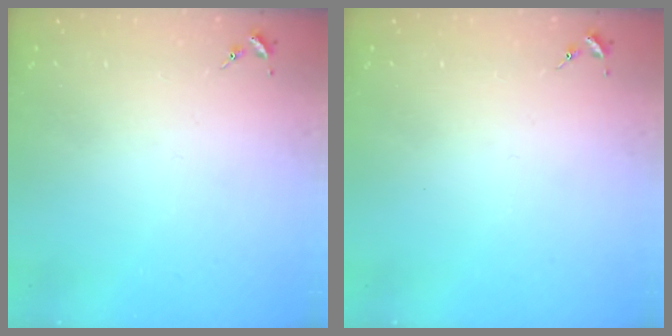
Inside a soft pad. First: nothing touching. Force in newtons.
{"total": 0.0}